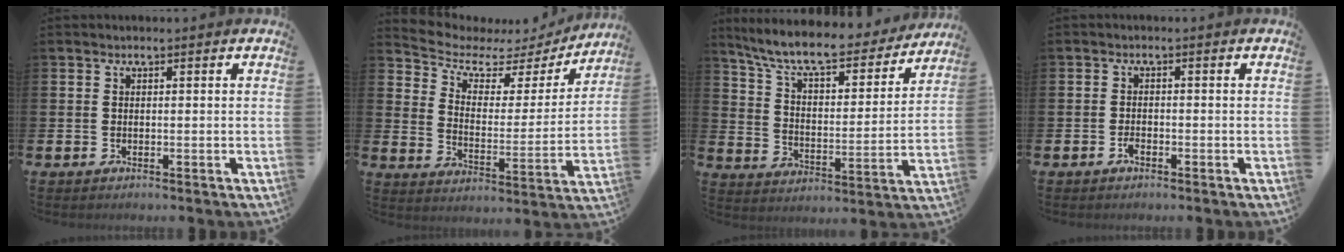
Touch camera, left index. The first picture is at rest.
{"total": 5.6, "force": [4.7, 2.8, 1.6], "torque": [-0.066, -0.035, 0.074]}
{"total": 9.7, "force": [8.7, 2.1, 3.9], "torque": [-0.100, -0.059, 0.145]}
{"total": 1.5, "force": [-0.9, 0.7, 0.9], "torque": [-0.025, 0.003, -0.016]}